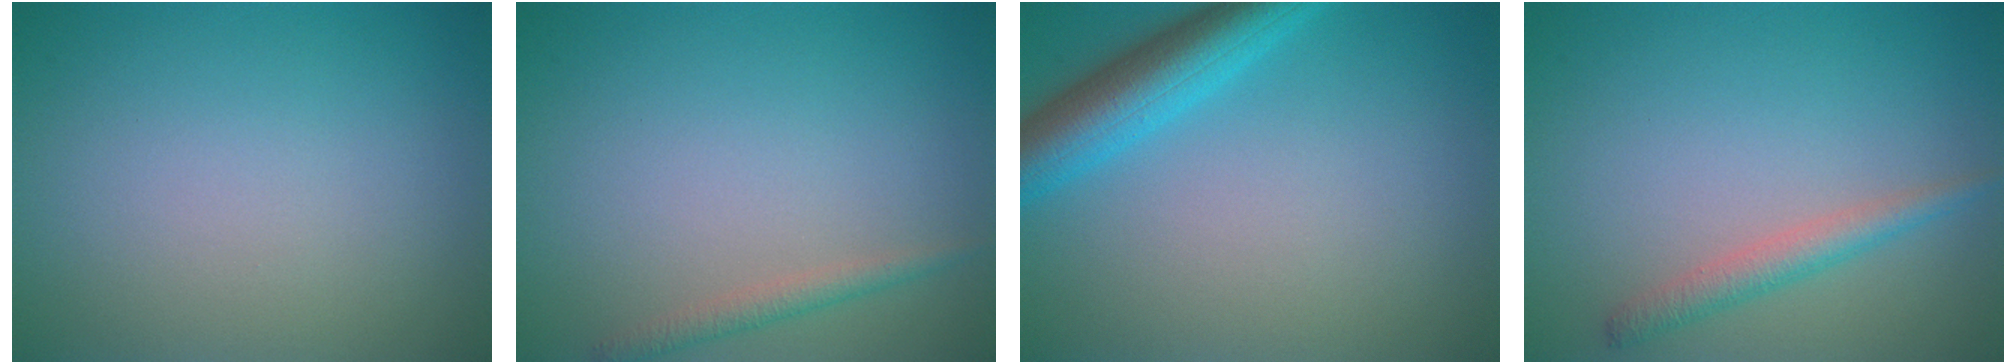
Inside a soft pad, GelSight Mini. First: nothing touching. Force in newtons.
{"total": 1.4, "press": 1.4, "slide": 0.0}
{"total": 5.3, "press": 5.3, "slide": 0.3}
{"total": 2.2, "press": 2.2, "slide": 0.0}